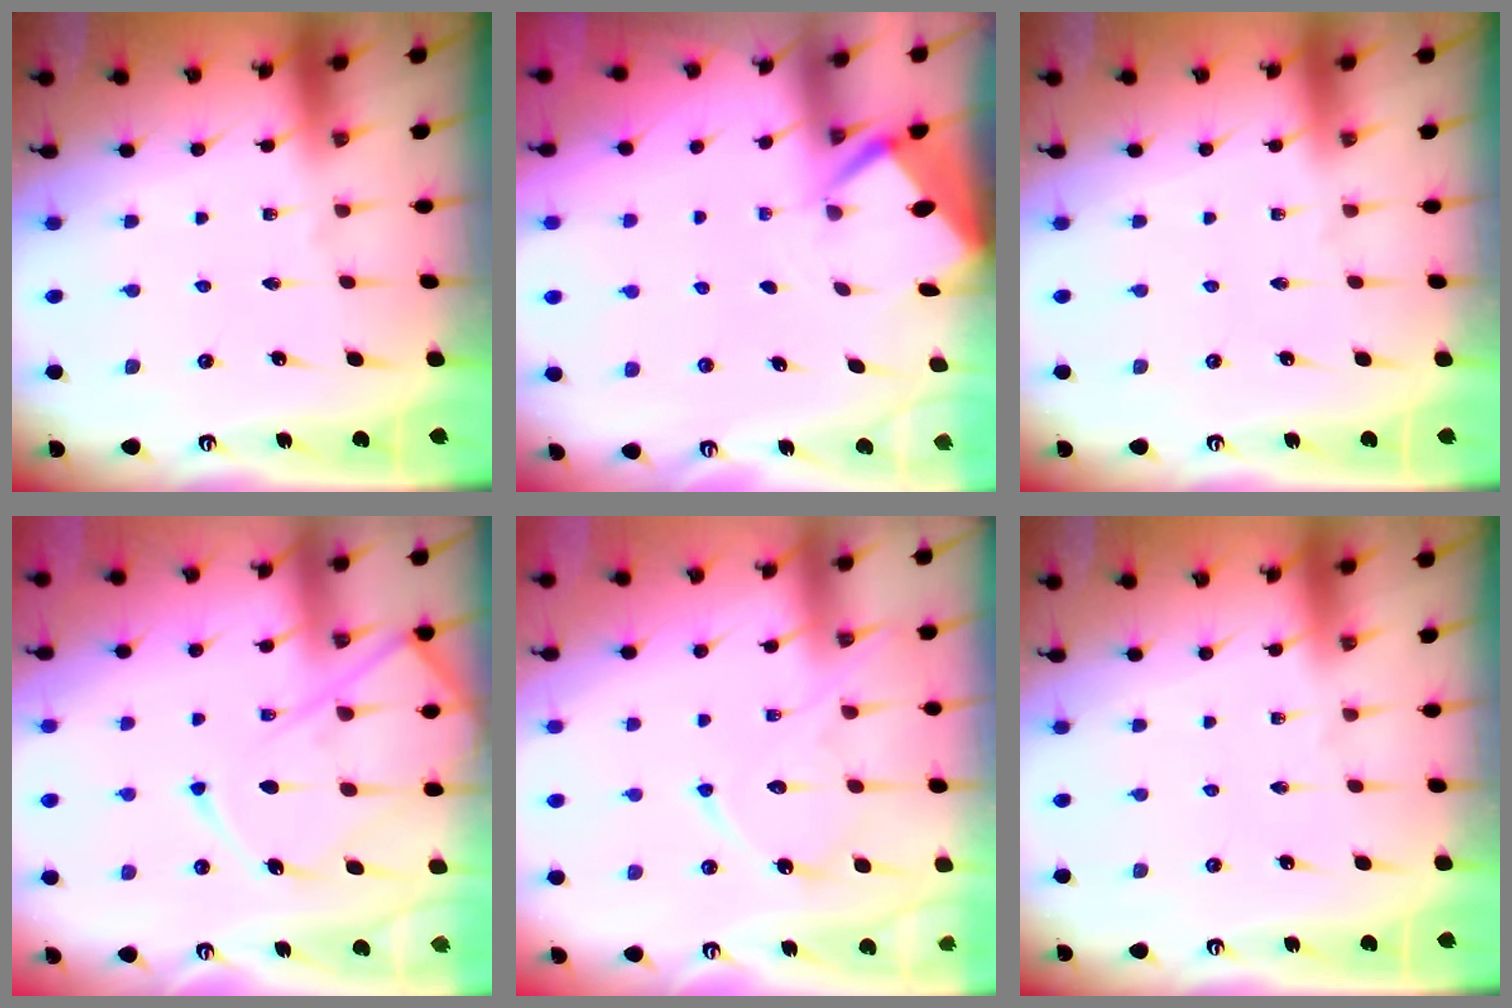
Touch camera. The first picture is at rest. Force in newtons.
{"total": 2.5, "press": 2.5, "slide": 0.3}
{"total": 0.0}
{"total": 15.5, "press": 15.4, "slide": 1.5}
{"total": 13.0, "press": 12.9, "slide": 0.9}
{"total": 0.0}